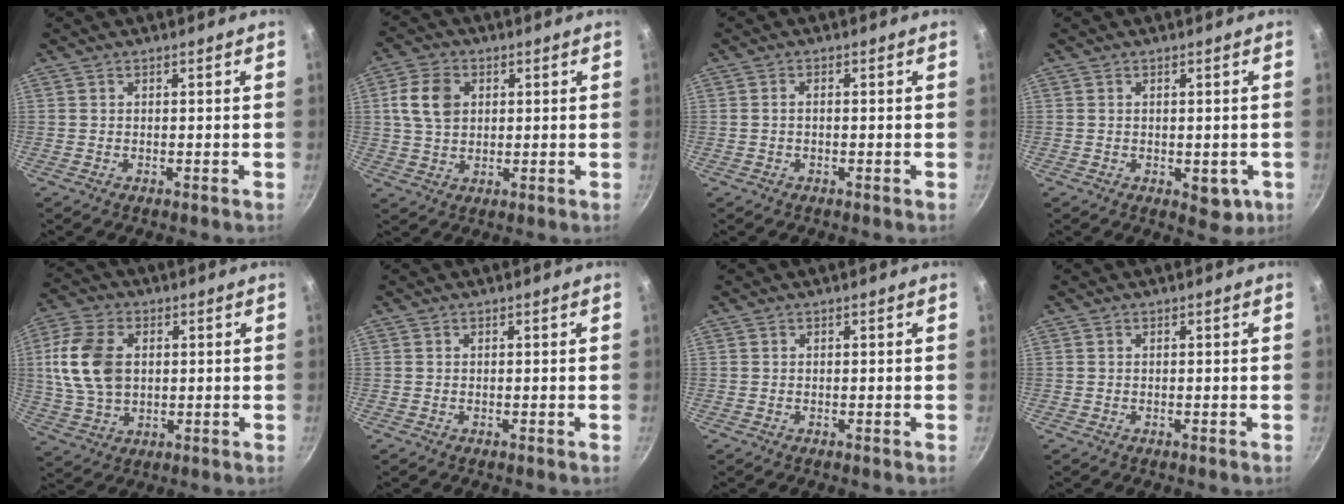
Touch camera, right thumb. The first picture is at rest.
{"total": 8.1, "force": [1.9, 5.9, 5.2], "torque": [-0.085, 0.005, 0.033]}
{"total": 1.2, "force": [-0.2, 0.6, 1.0], "torque": [-0.023, 0.009, -0.005]}
{"total": 4.6, "force": [-1.0, 2.7, 3.6], "torque": [-0.034, -0.003, -0.007]}
{"total": 13.3, "force": [1.9, 9.0, 9.6], "torque": [-0.177, 0.002, 0.035]}
{"total": 0.0}
{"total": 0.0}
{"total": 0.0}